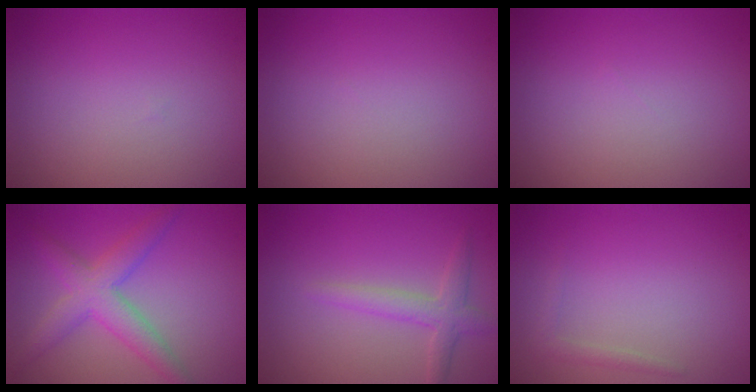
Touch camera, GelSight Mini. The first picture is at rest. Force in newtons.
{"total": 0.0}
{"total": 0.0}
{"total": 4.3, "press": 4.3, "slide": 0.1}
{"total": 2.3, "press": 2.3, "slide": 0.1}
{"total": 0.9, "press": 0.9, "slide": 0.1}